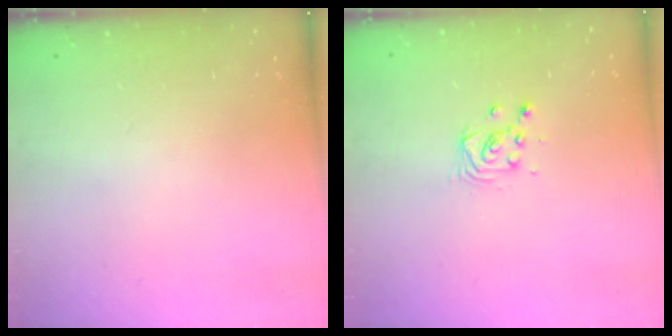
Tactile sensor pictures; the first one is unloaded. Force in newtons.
{"total": 3.7, "press": 3.7, "slide": 0.3}